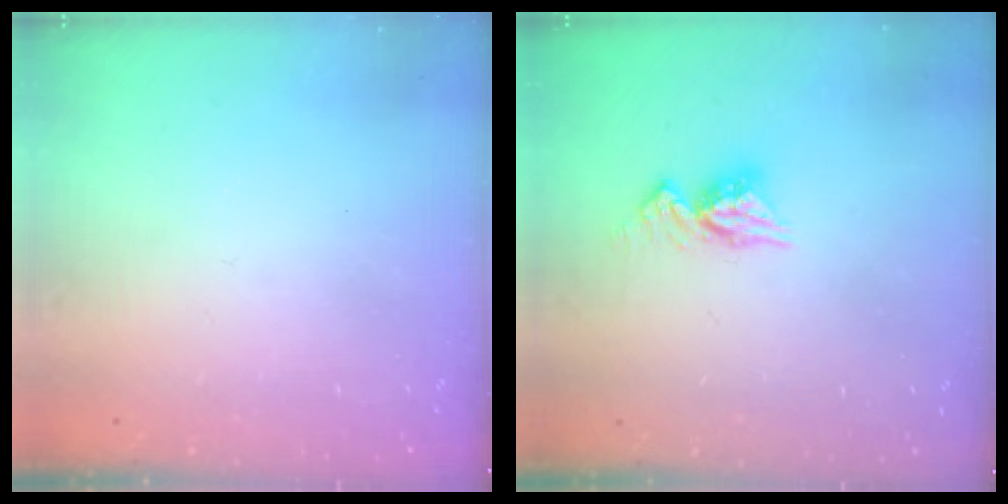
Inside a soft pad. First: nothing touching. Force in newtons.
{"total": 8.3, "press": 8.3, "slide": 0.8}